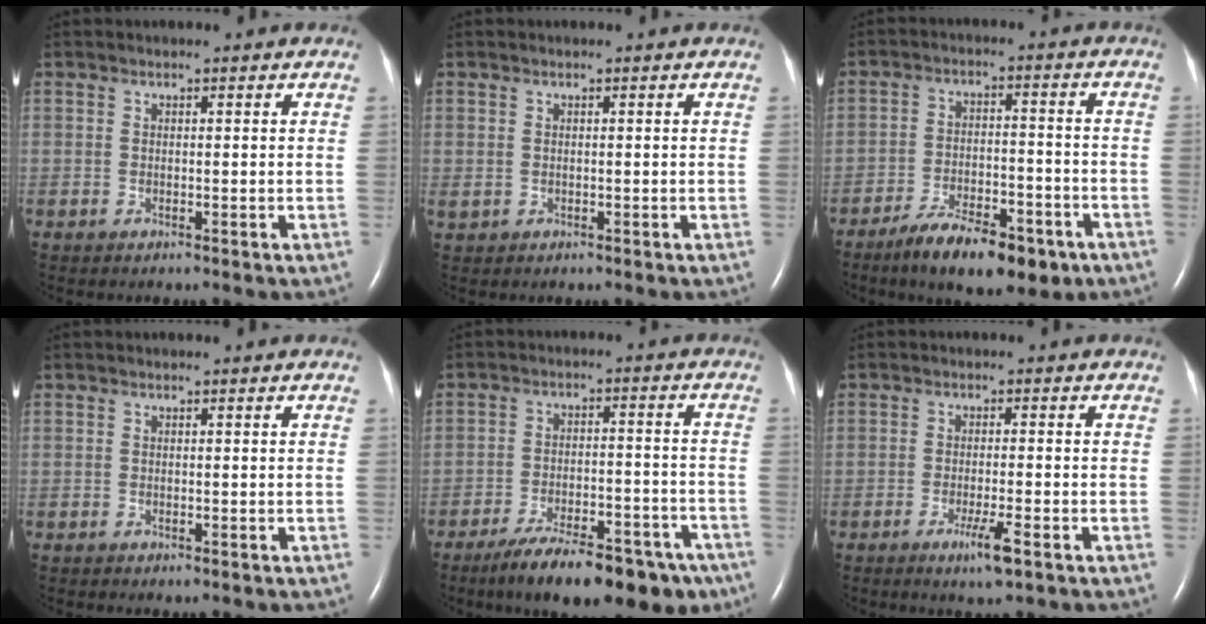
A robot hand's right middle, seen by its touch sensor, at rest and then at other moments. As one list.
[{"total": 0.9, "force": [0.0, 0.7, 0.5], "torque": [-0.015, -0.001, 0.005]}, {"total": 11.5, "force": [-7.8, 4.1, 7.5], "torque": [-0.120, -0.004, -0.119]}, {"total": 0.0}, {"total": 17.3, "force": [-12.7, 5.7, 10.1], "torque": [-0.112, 0.011, -0.185]}, {"total": 4.0, "force": [-2.2, 0.0, 3.3], "torque": [-0.064, -0.009, -0.039]}]